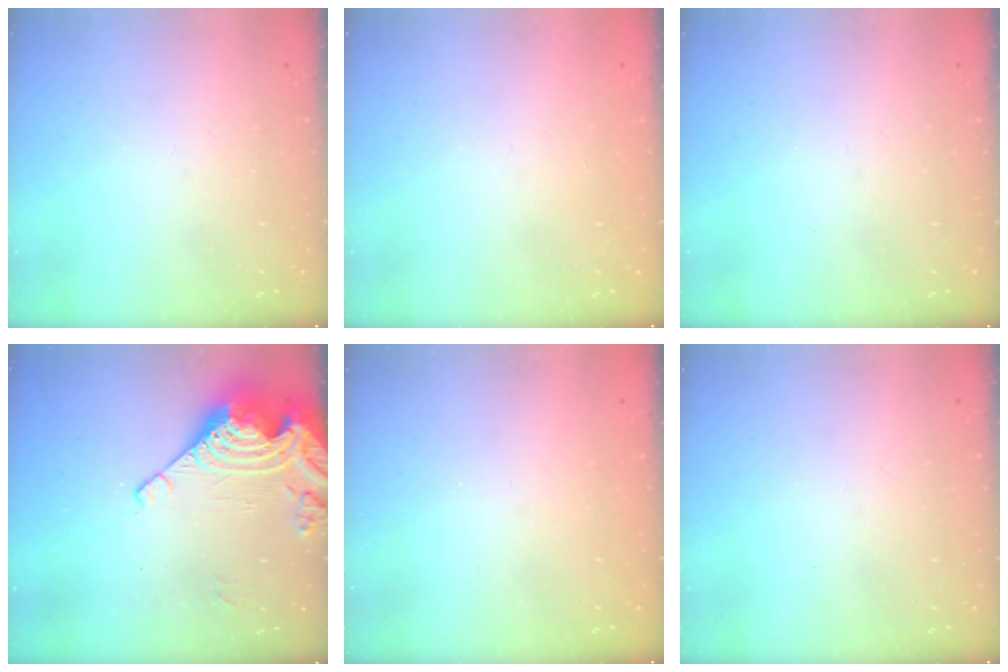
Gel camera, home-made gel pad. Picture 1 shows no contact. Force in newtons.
{"total": 1.1, "press": 1.0, "slide": 0.1}
{"total": 0.0}
{"total": 15.1, "press": 15.0, "slide": 1.5}
{"total": 0.8, "press": 0.8, "slide": 0.3}
{"total": 0.0}